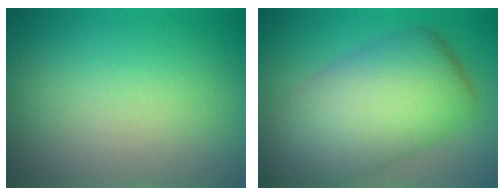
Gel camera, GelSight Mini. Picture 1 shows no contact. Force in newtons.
{"total": 10.7, "press": 10.7, "slide": 0.4}